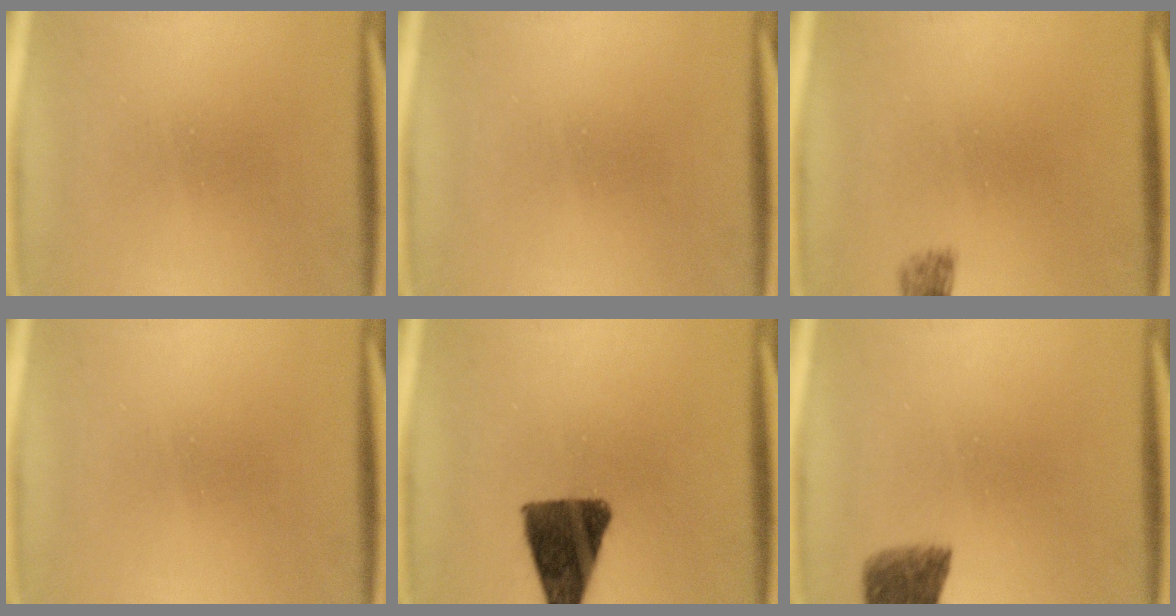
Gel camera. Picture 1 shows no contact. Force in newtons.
{"total": 0.0}
{"total": 1.2}
{"total": 0.0}
{"total": 12.1}
{"total": 6.1}